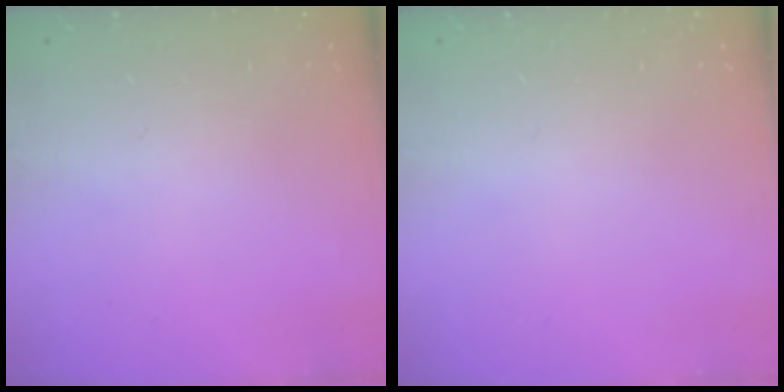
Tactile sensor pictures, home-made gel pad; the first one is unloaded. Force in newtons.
{"total": 0.0}